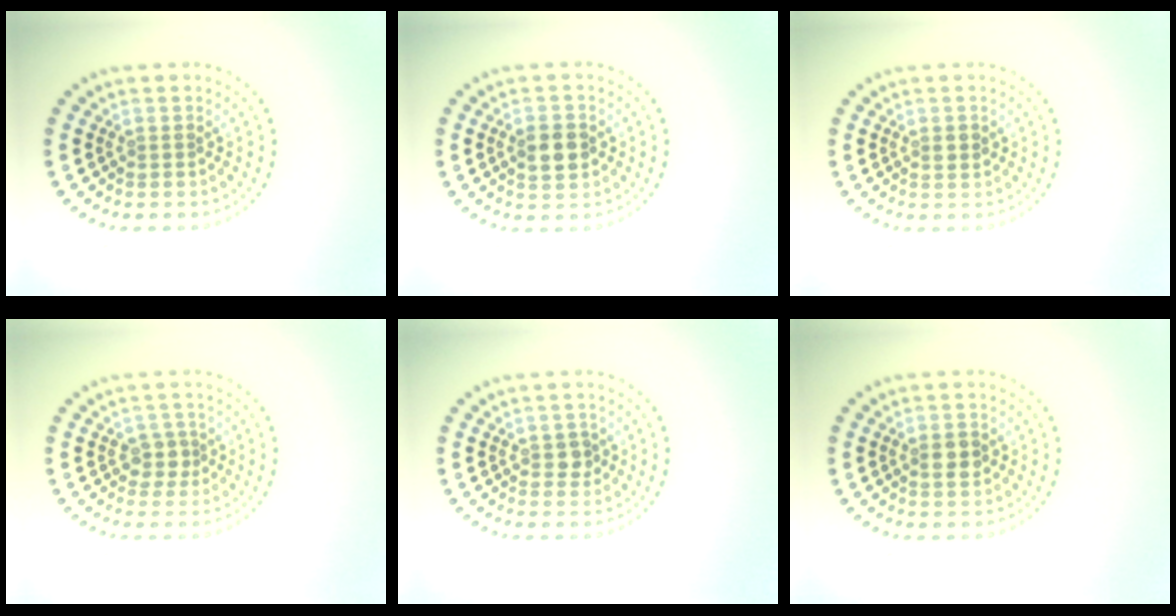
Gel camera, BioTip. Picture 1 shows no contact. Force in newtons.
{"total": 3.0, "press": 3.0, "slide": 0.1}
{"total": 1.2, "press": 1.2, "slide": 0.2}
{"total": 1.7, "press": 1.4, "slide": 1.1}
{"total": 1.3, "press": 1.2, "slide": 0.3}
{"total": 1.8, "press": 1.8, "slide": 0.2}